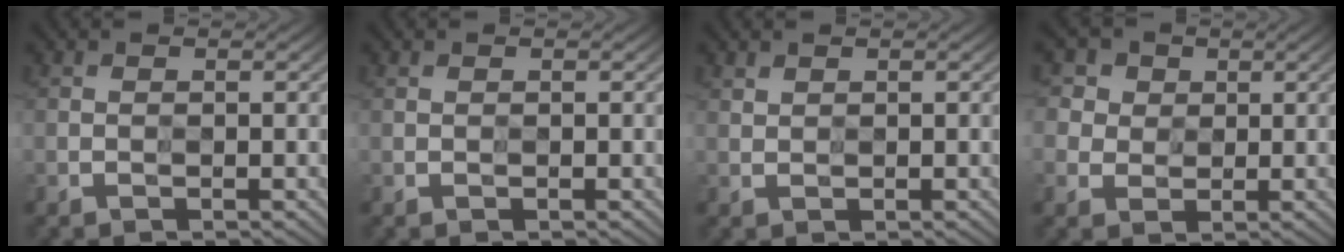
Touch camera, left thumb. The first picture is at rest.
{"total": 0.0}
{"total": 1.5, "force": [1.4, 0.4, 0.1], "torque": [-0.007, 0.002, 0.033]}
{"total": 5.1, "force": [2.7, 4.2, 0.7], "torque": [-0.064, 0.012, 0.041]}